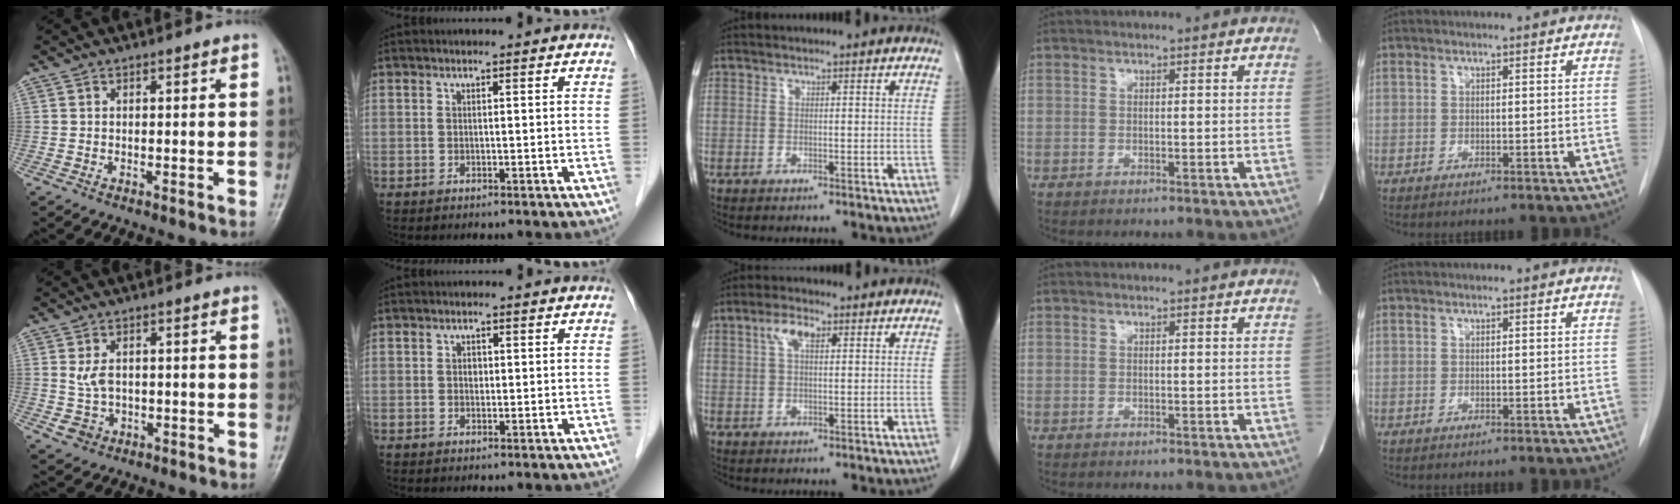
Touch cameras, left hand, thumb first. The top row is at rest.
{"thumb": {"total": 3.7, "force": [0.0, 2.8, 2.4], "torque": [-0.037, 0.000, 0.006]}, "index": {"total": 1.1, "force": [0.1, 0.9, 0.6], "torque": [-0.013, 0.004, 0.000]}, "middle": {"total": 3.7, "force": [1.6, 1.3, 3.0], "torque": [-0.065, 0.010, 0.033]}}